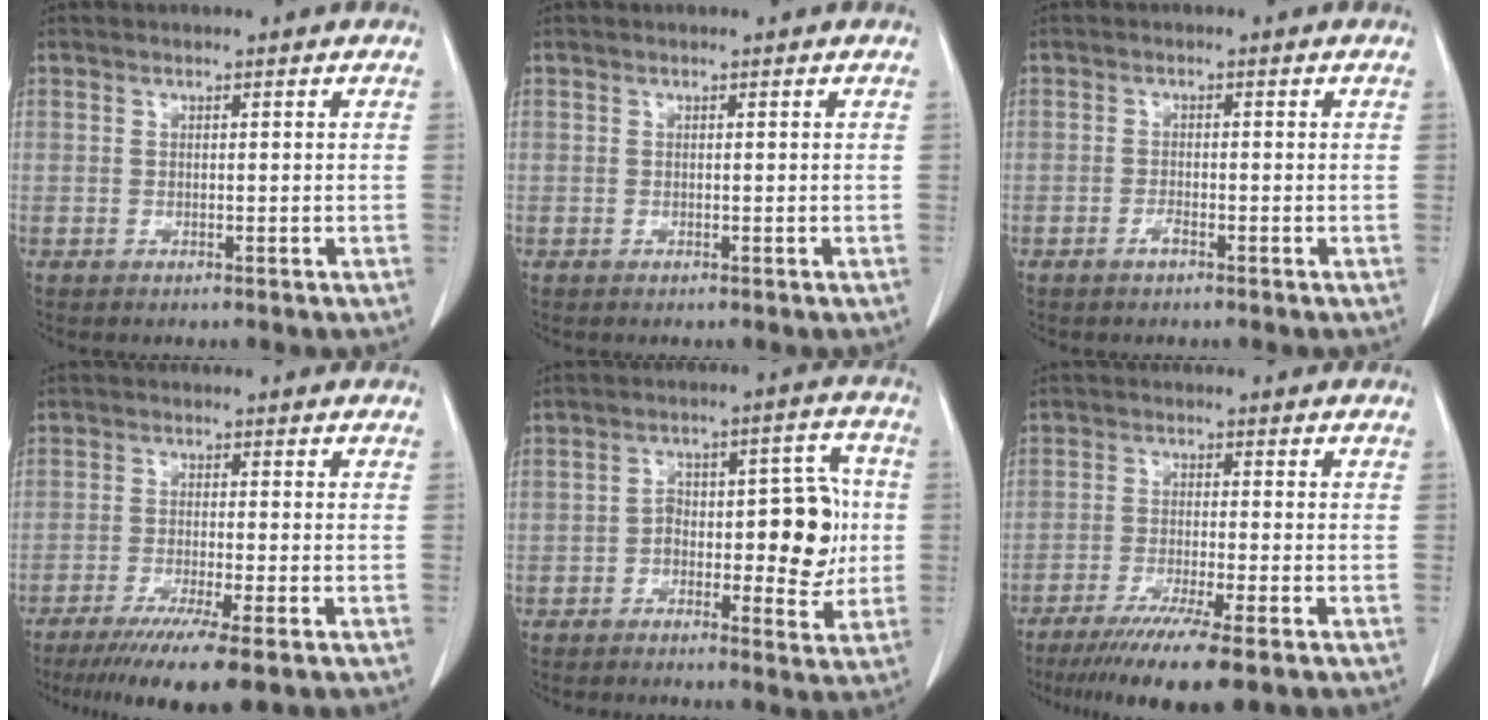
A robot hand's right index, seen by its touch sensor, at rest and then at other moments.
{"total": 0.0}
{"total": 1.3, "force": [-0.9, 0.2, 0.9], "torque": [-0.017, 0.000, -0.017]}
{"total": 9.9, "force": [-6.7, 0.0, 7.3], "torque": [-0.114, -0.025, -0.102]}
{"total": 10.5, "force": [-1.2, 4.3, 9.4], "torque": [-0.120, 0.034, -0.012]}
{"total": 10.8, "force": [-7.6, -0.1, 7.6], "torque": [-0.118, -0.028, -0.117]}